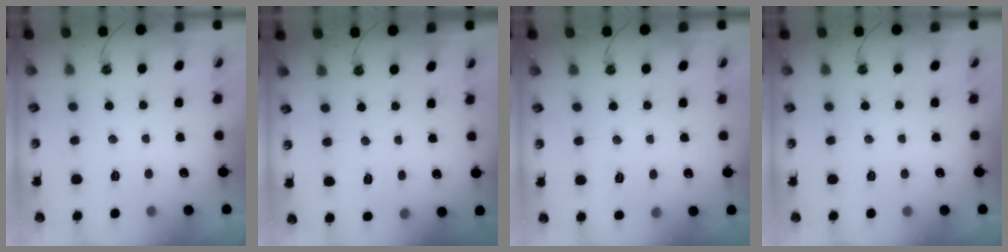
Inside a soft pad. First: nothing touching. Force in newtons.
{"total": 2.5, "press": 2.5, "slide": 0.5}
{"total": 5.7, "press": 5.7, "slide": 0.6}
{"total": 0.0}